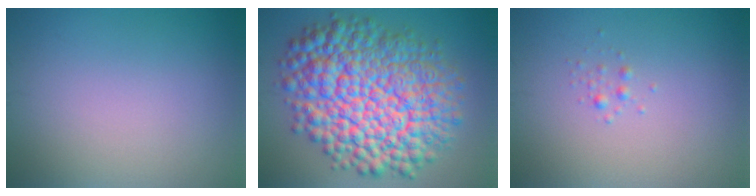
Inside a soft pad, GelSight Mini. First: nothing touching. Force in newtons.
{"total": 14.5, "press": 14.5, "slide": 0.3}
{"total": 0.7, "press": 0.7, "slide": 0.0}